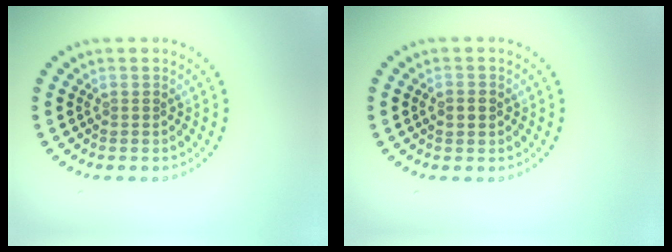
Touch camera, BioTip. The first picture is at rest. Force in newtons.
{"total": 1.8, "press": 1.8, "slide": 0.1}